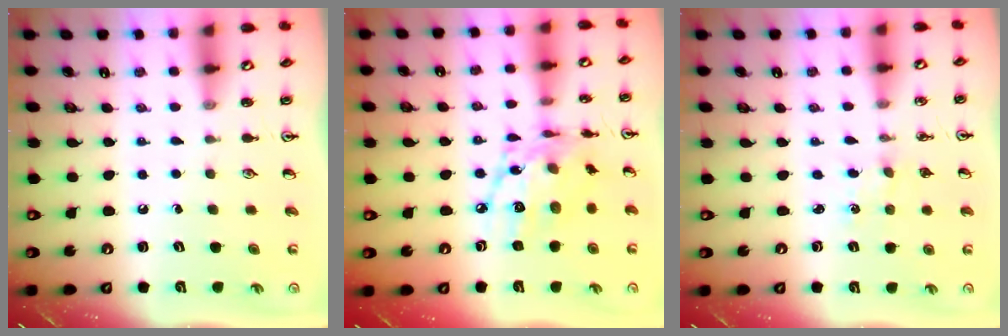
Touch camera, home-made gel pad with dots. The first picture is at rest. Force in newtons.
{"total": 14.9, "press": 14.9, "slide": 0.7}
{"total": 0.0}